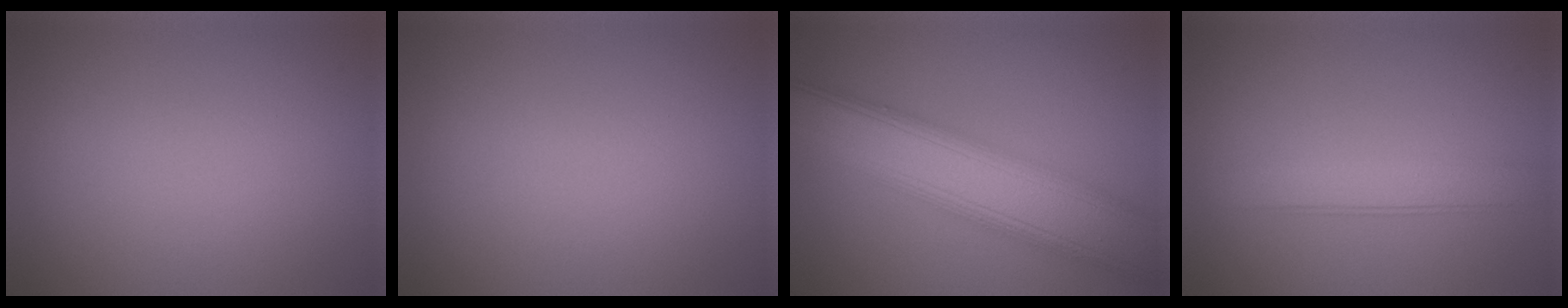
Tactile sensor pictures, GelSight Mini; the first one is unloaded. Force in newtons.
{"total": 0.0}
{"total": 9.6, "press": 9.6, "slide": 0.6}
{"total": 2.9, "press": 2.9, "slide": 0.1}